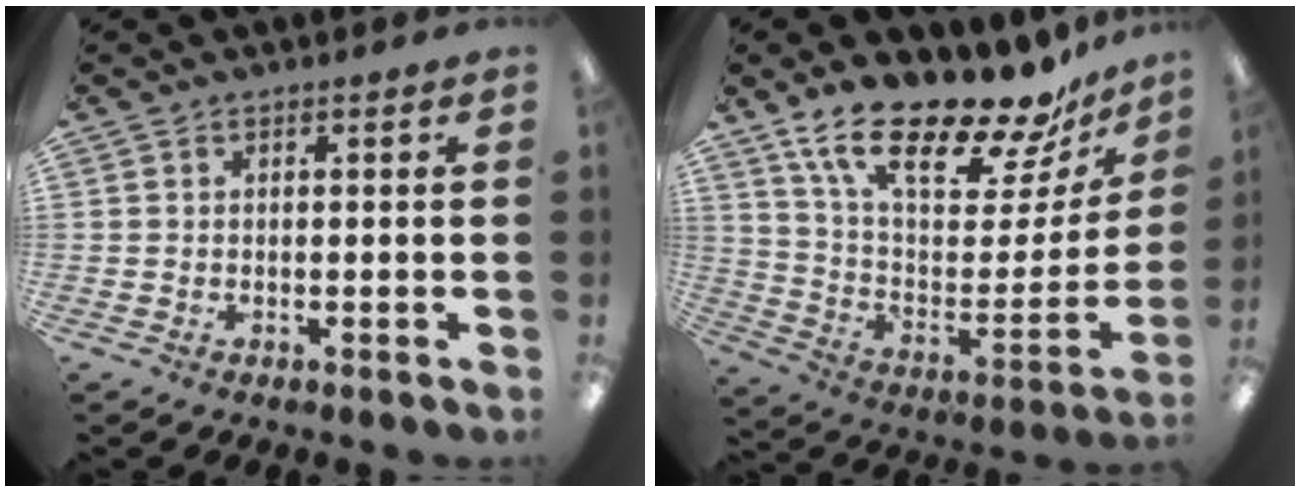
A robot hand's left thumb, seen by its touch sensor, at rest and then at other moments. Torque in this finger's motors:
{"motor_torque": [0.39, 0.41, 1.00, -1.77, 0.13]}